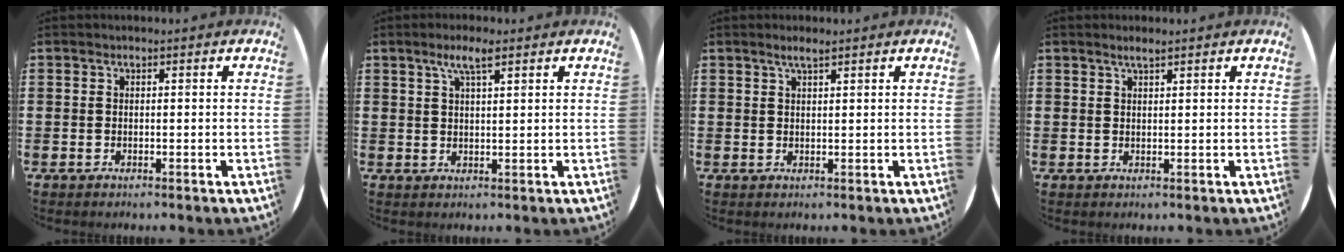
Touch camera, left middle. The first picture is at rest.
{"total": 4.0, "force": [2.6, 0.9, 2.9], "torque": [-0.054, 0.005, 0.043]}
{"total": 1.9, "force": [1.5, 0.2, 1.1], "torque": [-0.024, 0.003, 0.026]}
{"total": 1.5, "force": [1.3, 0.1, 0.8], "torque": [-0.017, 0.002, 0.023]}